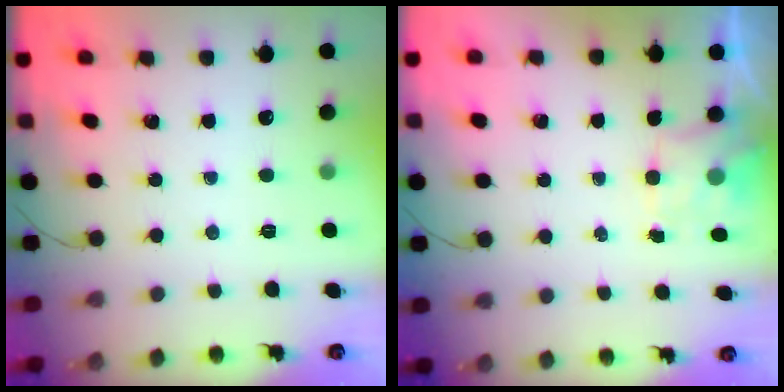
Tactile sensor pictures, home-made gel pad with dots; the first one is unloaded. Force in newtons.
{"total": 1.5, "press": 1.3, "slide": 0.8}